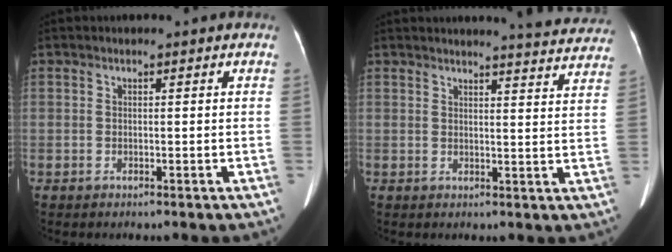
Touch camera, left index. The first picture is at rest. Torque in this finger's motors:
{"motor_torque": [0.21, -0.22, 0.02, 0.01]}